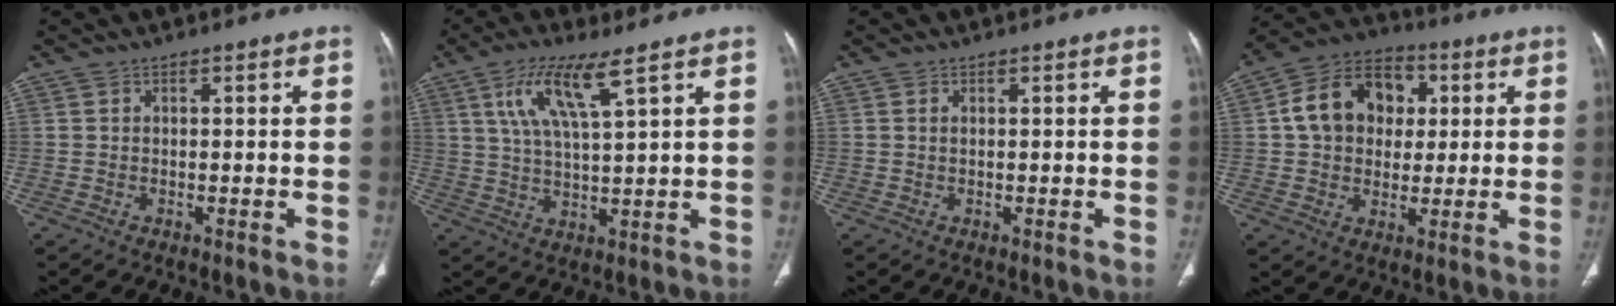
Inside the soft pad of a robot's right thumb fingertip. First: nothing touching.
{"total": 9.2, "force": [4.7, 1.6, 7.8], "torque": [-0.162, -0.018, 0.096]}
{"total": 0.6, "force": [0.2, 0.2, 0.5], "torque": [-0.013, 0.004, 0.004]}
{"total": 14.2, "force": [2.5, 11.1, 8.6], "torque": [-0.113, 0.014, 0.033]}